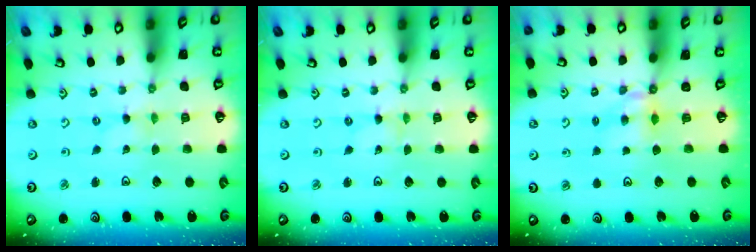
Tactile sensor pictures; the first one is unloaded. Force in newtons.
{"total": 0.0}
{"total": 5.2, "press": 5.2, "slide": 0.6}